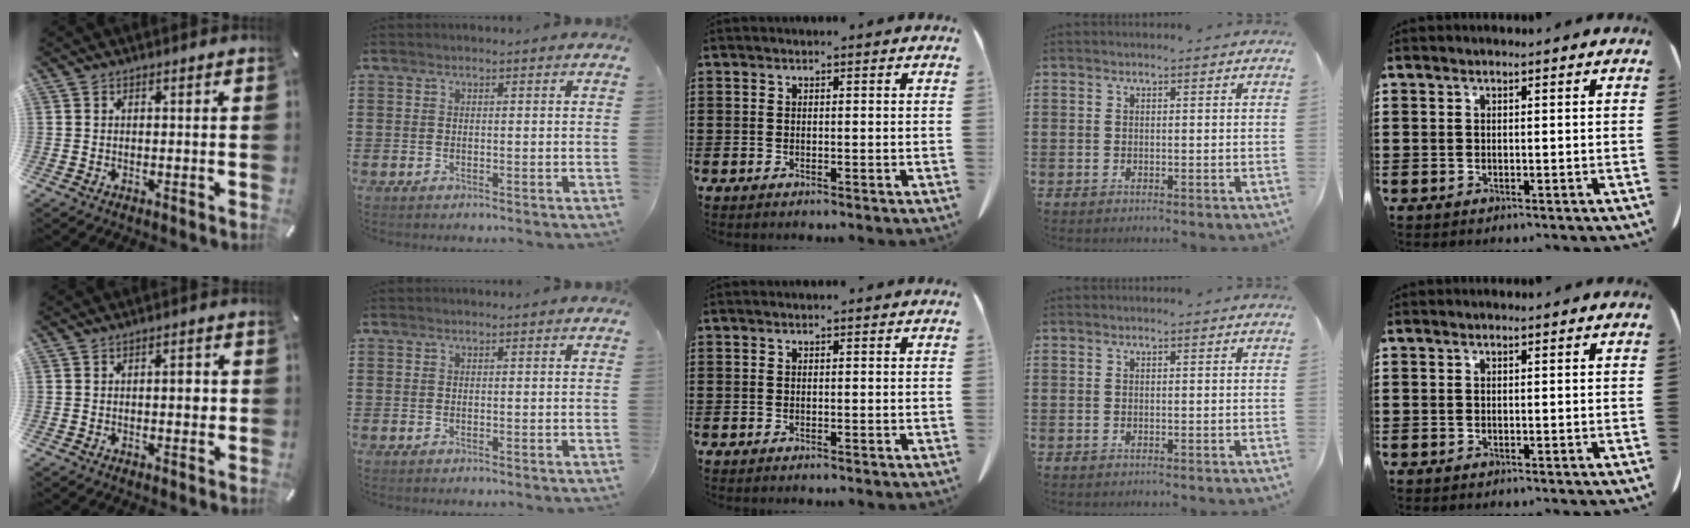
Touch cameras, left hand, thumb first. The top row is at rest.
{"thumb": {"total": 1.3, "force": [-0.2, 0.6, 1.1], "torque": [-0.022, 0.004, -0.006]}}